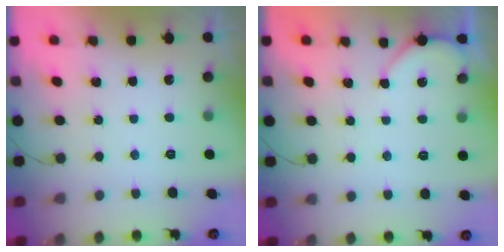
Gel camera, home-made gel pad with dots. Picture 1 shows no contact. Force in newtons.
{"total": 2.3, "press": 2.2, "slide": 0.4}